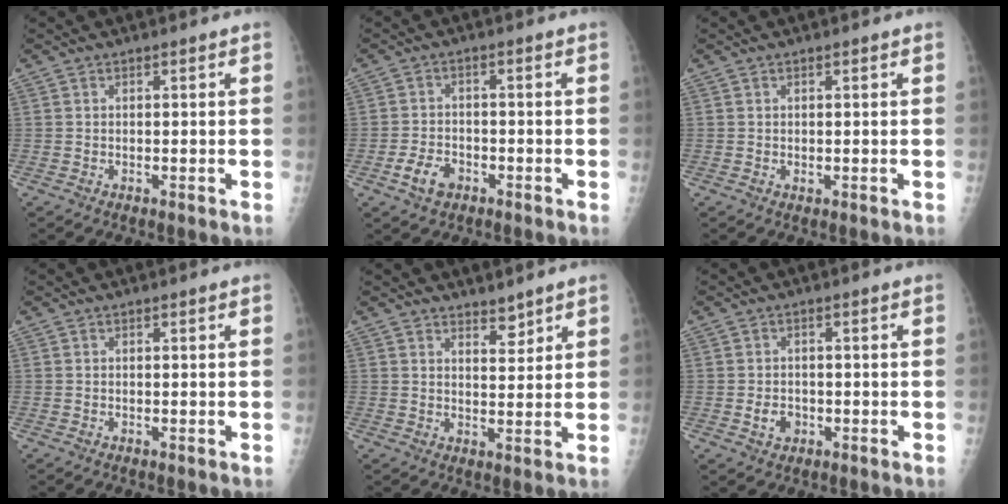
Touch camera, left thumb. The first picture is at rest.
{"total": 4.7, "force": [-2.4, 3.2, 2.6], "torque": [-0.042, 0.014, -0.041]}
{"total": 0.7, "force": [0.2, 0.4, 0.5], "torque": [-0.006, -0.002, 0.005]}
{"total": 0.0}
{"total": 3.3, "force": [2.8, 1.2, 1.2], "torque": [-0.006, -0.024, 0.047]}
{"total": 3.0, "force": [-0.9, 2.4, 1.6], "torque": [-0.019, 0.003, -0.009]}